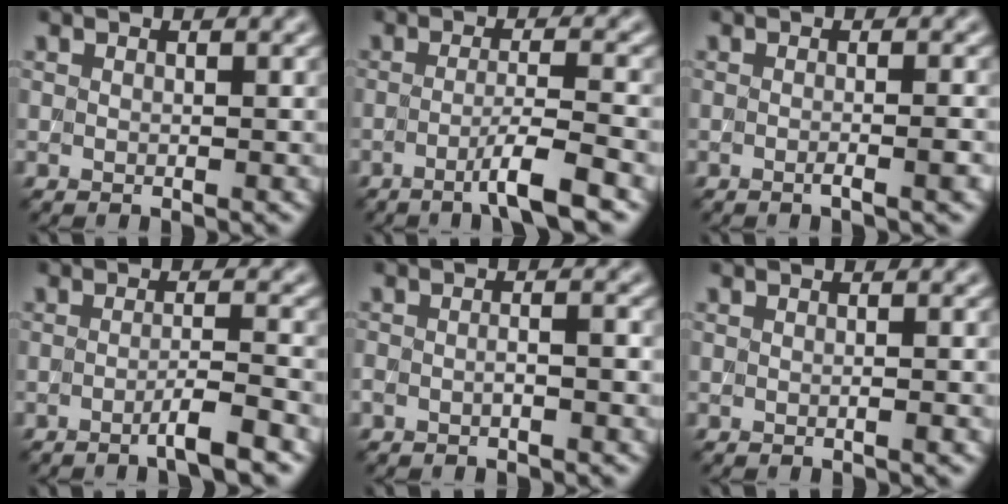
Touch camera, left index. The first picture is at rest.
{"total": 4.2, "force": [-2.0, 0.3, 3.6], "torque": [-0.057, 0.004, -0.050]}
{"total": 2.3, "force": [-0.7, 0.6, 2.2], "torque": [-0.022, 0.001, -0.016]}
{"total": 3.1, "force": [-1.5, 0.3, 2.7], "torque": [-0.036, 0.004, -0.040]}
{"total": 1.8, "force": [-0.7, 0.6, 1.5], "torque": [-0.014, 0.008, -0.018]}
{"total": 1.5, "force": [0.0, 0.6, 1.4], "torque": [-0.006, -0.002, -0.009]}